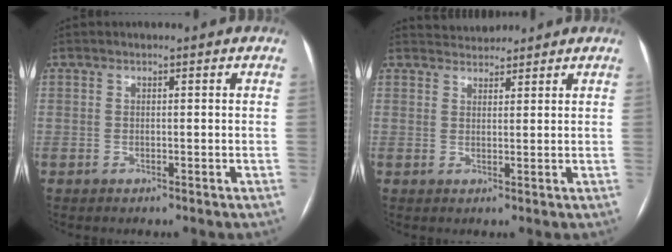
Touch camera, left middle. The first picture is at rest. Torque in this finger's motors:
{"motor_torque": [-0.01, -0.09, -0.06, -0.02]}